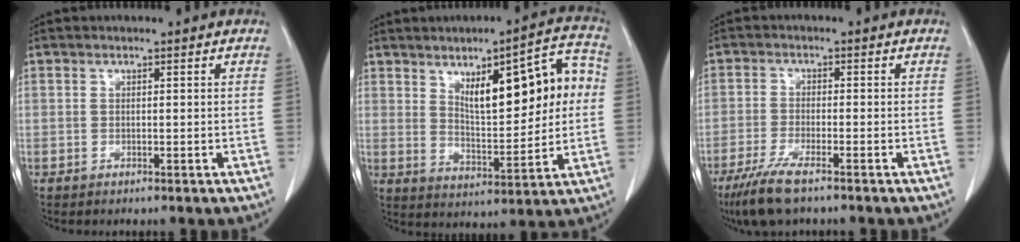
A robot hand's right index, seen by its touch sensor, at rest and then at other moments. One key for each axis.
{"total": 14.4, "fx": 3.7, "fy": 4.5, "fz": 13.2, "tx": -0.179, "ty": 0.028, "tz": 0.062}
{"total": 6.8, "fx": -4.7, "fy": 0.9, "fz": 4.8, "tx": -0.095, "ty": -0.019, "tz": -0.081}